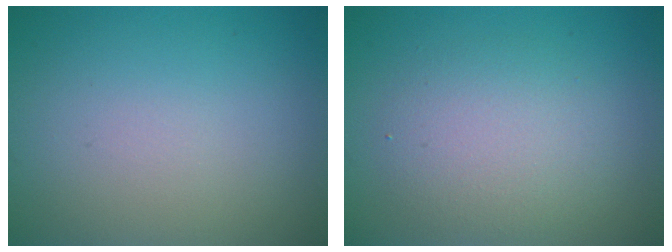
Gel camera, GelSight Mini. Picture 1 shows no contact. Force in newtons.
{"total": 3.6, "press": 3.6, "slide": 0.2}